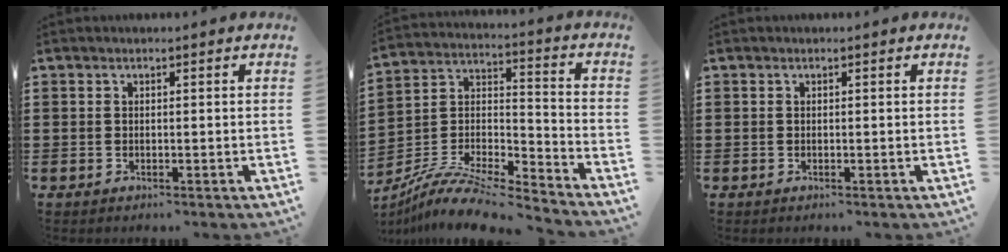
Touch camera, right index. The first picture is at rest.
{"total": 10.3, "force": [-9.2, 1.9, 4.4], "torque": [-0.086, 0.017, -0.182]}
{"total": 0.0}